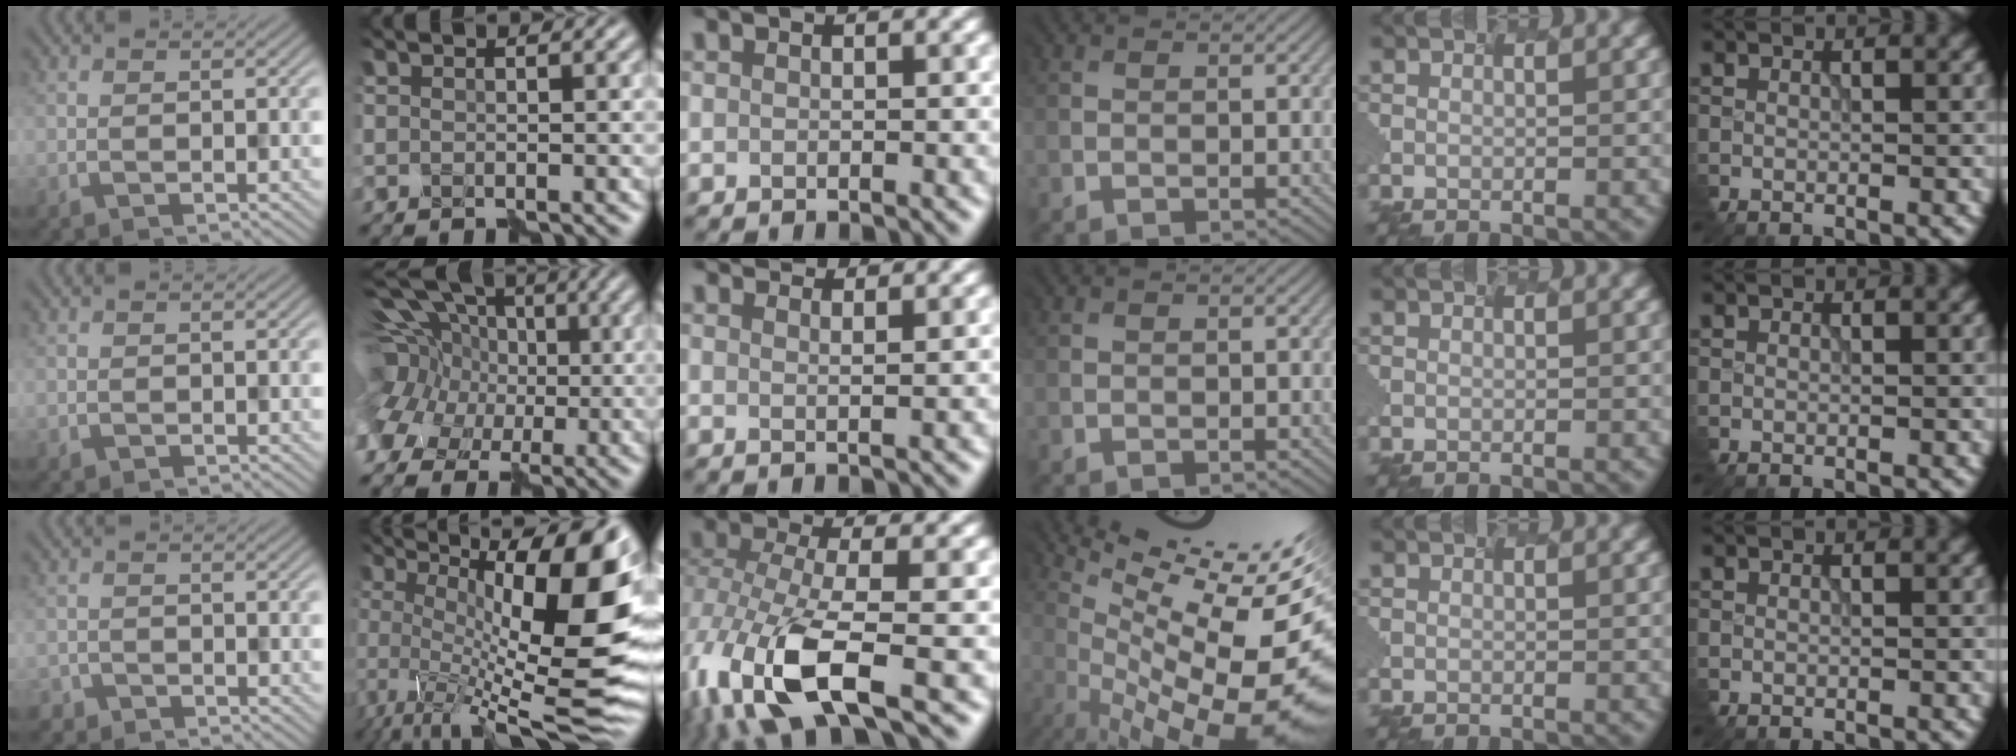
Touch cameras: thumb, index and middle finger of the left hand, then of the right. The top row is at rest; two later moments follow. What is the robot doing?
{"motion": "disassemble", "object": "velcro strap"}